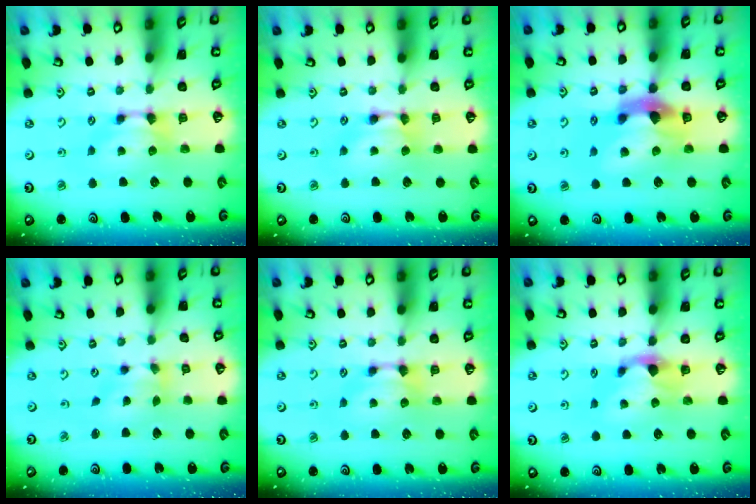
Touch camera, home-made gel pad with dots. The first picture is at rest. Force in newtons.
{"total": 1.6, "press": 1.6, "slide": 0.2}
{"total": 6.8, "press": 6.5, "slide": 1.9}
{"total": 2.9, "press": 2.4, "slide": 1.6}
{"total": 0.0}
{"total": 1.2, "press": 0.1, "slide": 1.2}